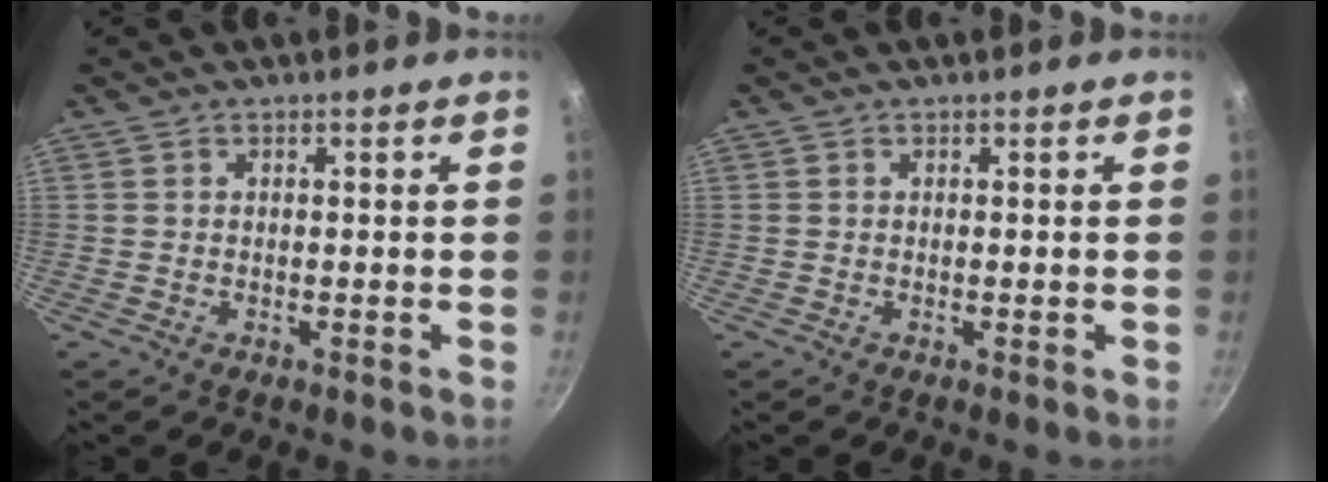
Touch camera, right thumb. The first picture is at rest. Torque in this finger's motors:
{"motor_torque": [-0.37, -0.07, -0.25, -0.02, -0.03]}